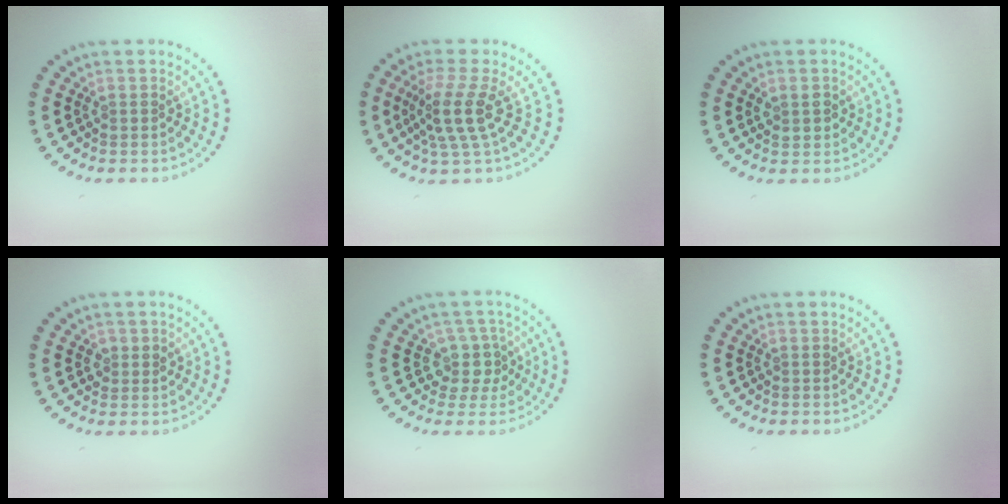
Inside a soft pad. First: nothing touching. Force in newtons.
{"total": 3.7, "press": 2.7, "slide": 2.5}
{"total": 1.5, "press": 1.5, "slide": 0.4}
{"total": 1.4, "press": 1.4, "slide": 0.3}
{"total": 2.7, "press": 2.1, "slide": 1.7}
{"total": 0.0}